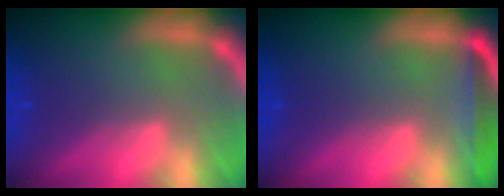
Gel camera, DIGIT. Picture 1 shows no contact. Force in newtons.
{"total": 3.0}